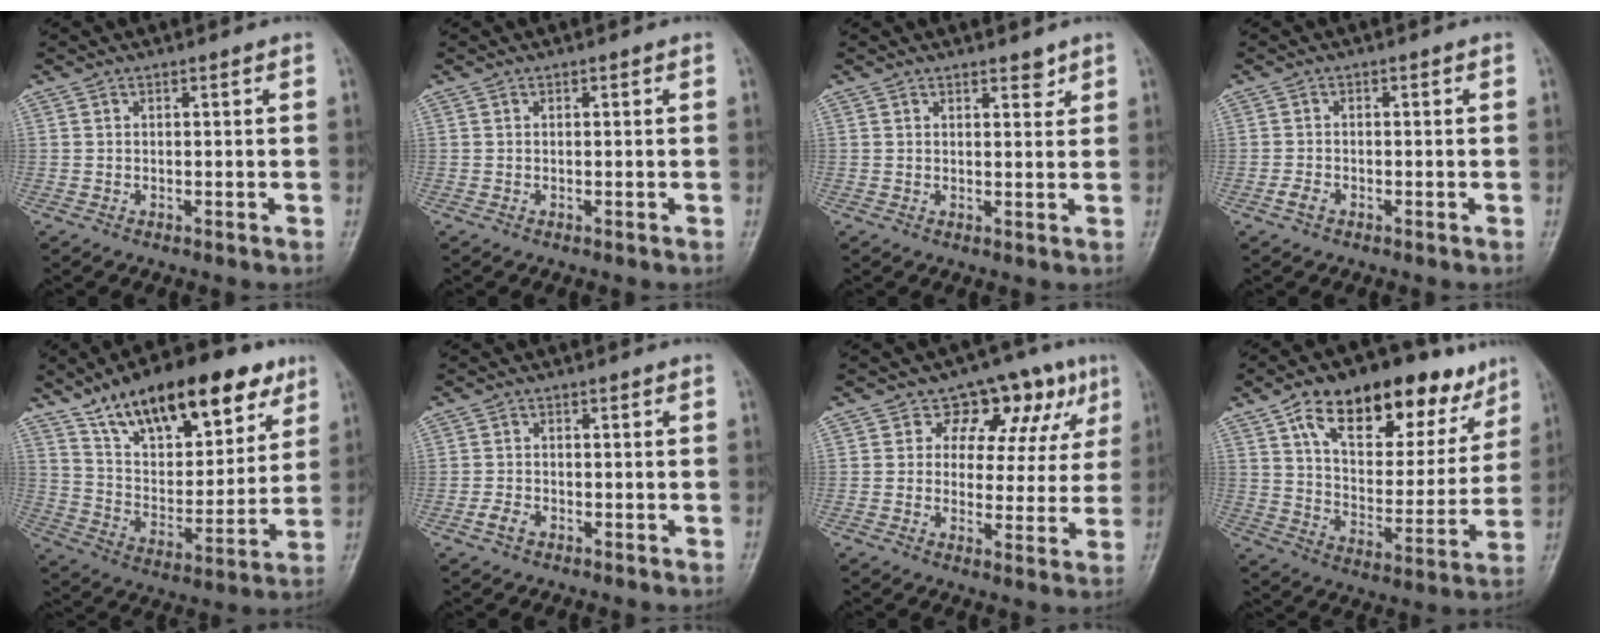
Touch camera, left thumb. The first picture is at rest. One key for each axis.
{"total": 0.0}
{"total": 2.1, "fx": 1.6, "fy": 0.9, "fz": 1.0, "tx": -0.002, "ty": -0.010, "tz": 0.022}
{"total": 1.8, "fx": -1.1, "fy": 1.1, "fz": 1.0, "tx": -0.023, "ty": 0.004, "tz": -0.023}
{"total": 24.8, "fx": 15.0, "fy": 11.1, "fz": 16.3, "tx": -0.213, "ty": -0.035, "tz": 0.249}
{"total": 2.2, "fx": -1.4, "fy": 1.3, "fz": 1.2, "tx": -0.026, "ty": 0.007, "tz": -0.026}
{"total": 12.2, "fx": 5.6, "fy": 8.3, "fz": 7.0, "tx": -0.023, "ty": -0.005, "tz": 0.070}
{"total": 23.7, "fx": 13.7, "fy": 11.8, "fz": 15.3, "tx": -0.187, "ty": -0.026, "tz": 0.221}